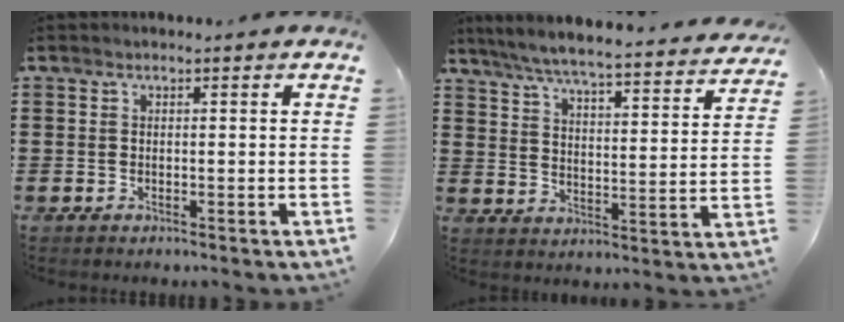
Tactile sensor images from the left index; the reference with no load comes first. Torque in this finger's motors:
{"motor_torque": [0.91, -1.23, 0.64, 0.21]}